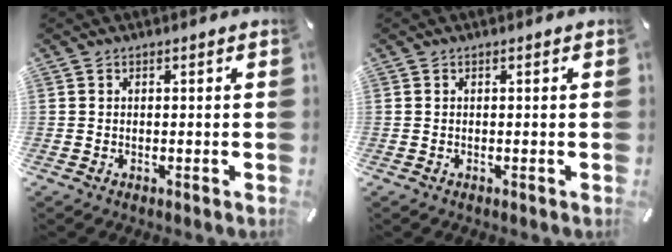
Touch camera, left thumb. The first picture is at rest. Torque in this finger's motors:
{"motor_torque": [-0.03, 0.03, -0.02, -0.02, -0.02]}